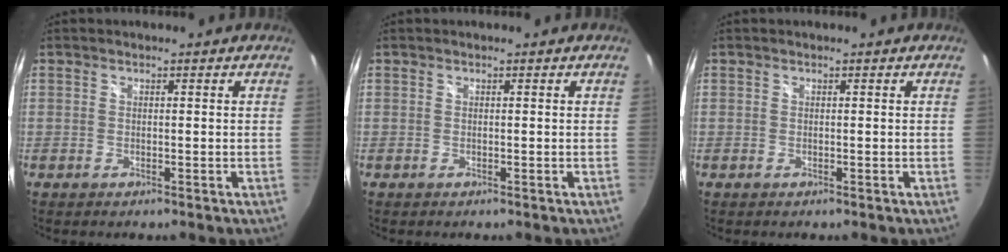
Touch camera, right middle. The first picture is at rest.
{"total": 0.0}
{"total": 0.0}